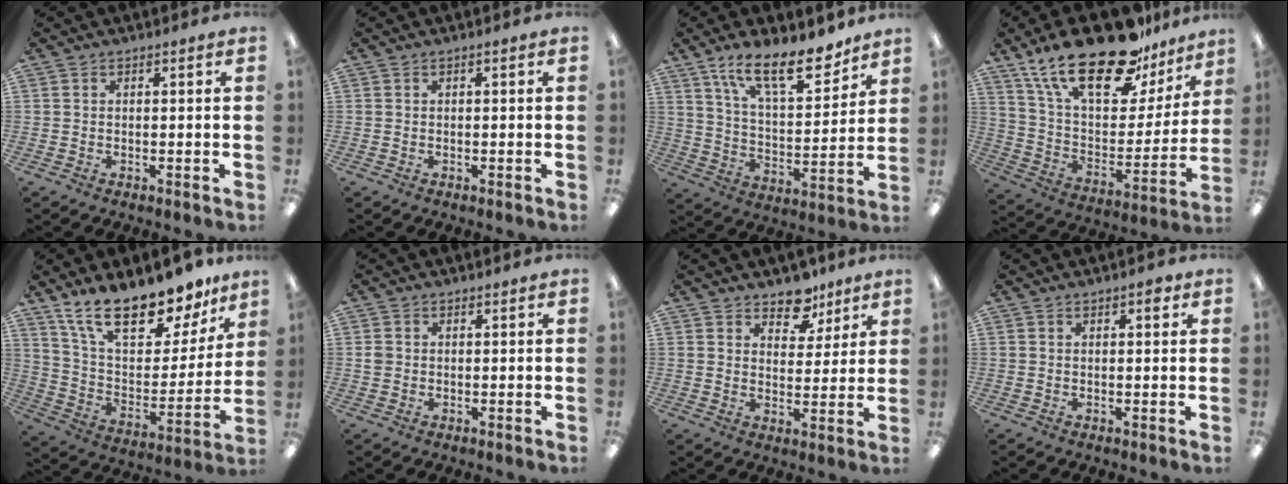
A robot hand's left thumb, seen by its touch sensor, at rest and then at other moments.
{"total": 0.0}
{"total": 17.3, "force": [12.5, 6.2, 10.2], "torque": [-0.163, -0.072, 0.213]}
{"total": 26.2, "force": [18.3, 10.8, 15.3], "torque": [-0.262, -0.118, 0.313]}
{"total": 21.4, "force": [16.8, 7.6, 10.8], "torque": [-0.191, -0.111, 0.295]}
{"total": 1.7, "force": [0.5, 1.6, 0.5], "torque": [-0.002, 0.000, 0.006]}
{"total": 8.5, "force": [6.5, 4.8, 2.6], "torque": [-0.029, -0.040, 0.116]}
{"total": 2.0, "force": [1.3, 0.9, 1.3], "torque": [-0.011, -0.004, 0.018]}